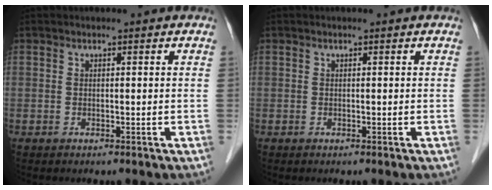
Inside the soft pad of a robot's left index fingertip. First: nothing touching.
{"total": 0.0}